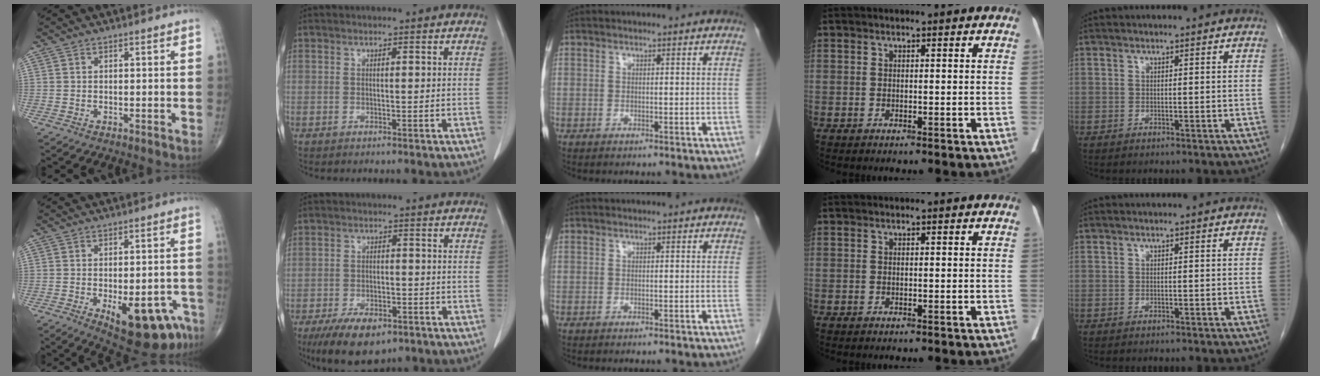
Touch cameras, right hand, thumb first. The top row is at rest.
{"thumb": {"total": 15.3, "force": [-7.0, 6.5, 11.9], "torque": [-0.109, 0.024, -0.077]}, "index": {"total": 8.8, "force": [-5.9, 3.9, 5.3], "torque": [-0.090, -0.008, -0.094]}}